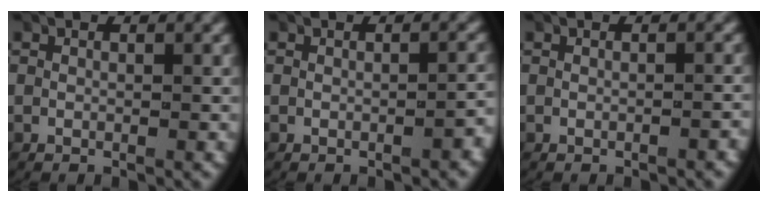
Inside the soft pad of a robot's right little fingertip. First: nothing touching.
{"total": 1.1, "force": [-0.7, 0.2, 0.8], "torque": [-0.009, 0.005, -0.013]}
{"total": 0.7, "force": [-0.6, -0.1, 0.2], "torque": [-0.002, 0.003, -0.010]}